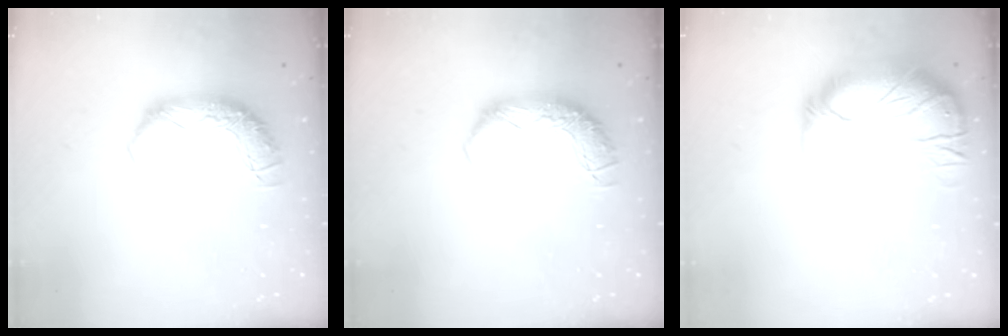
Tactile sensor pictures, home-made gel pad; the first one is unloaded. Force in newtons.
{"total": 0.0}
{"total": 2.7, "press": 0.2, "slide": 2.7}